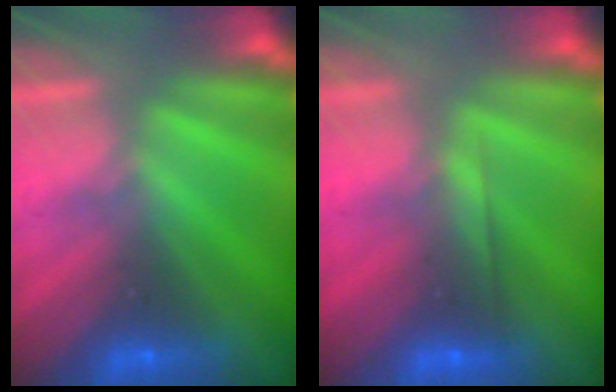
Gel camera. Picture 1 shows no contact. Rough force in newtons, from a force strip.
{"total": 1.9}